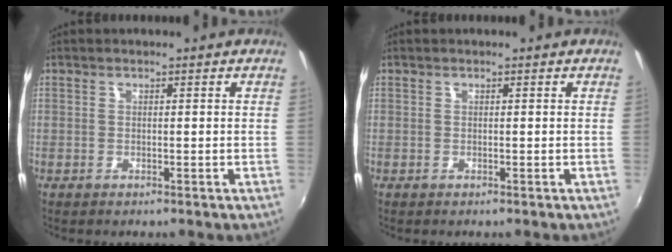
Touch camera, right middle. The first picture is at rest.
{"total": 0.0}